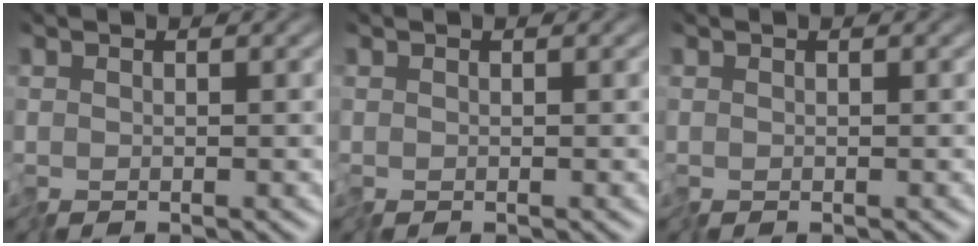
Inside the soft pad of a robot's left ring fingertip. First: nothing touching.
{"total": 0.0}
{"total": 0.0}